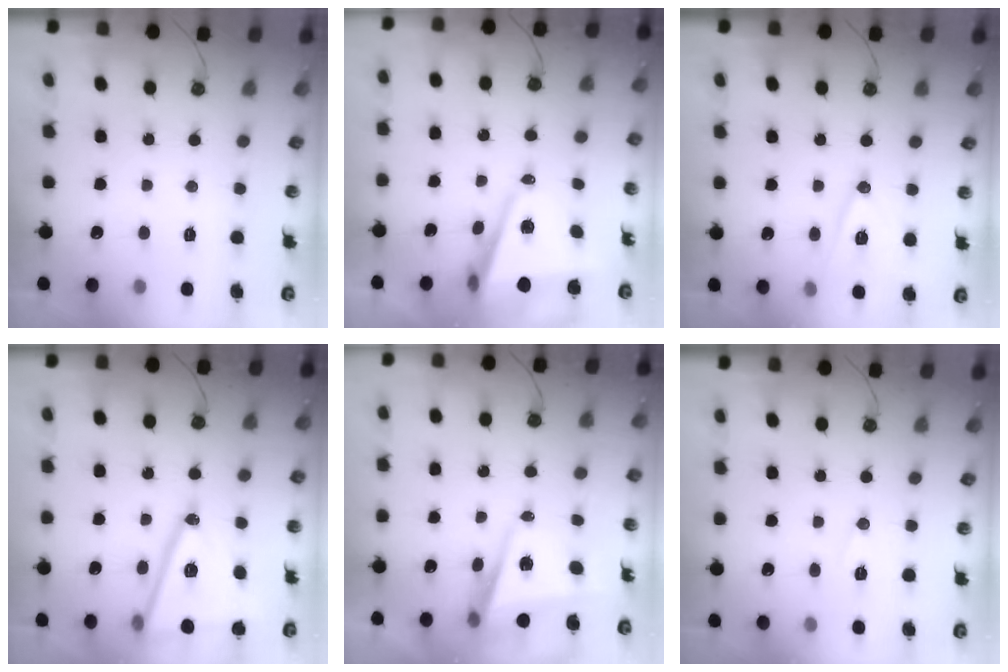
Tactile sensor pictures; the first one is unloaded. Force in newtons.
{"total": 7.4, "press": 6.2, "slide": 4.1}
{"total": 11.4, "press": 10.9, "slide": 3.4}
{"total": 18.7, "press": 18.4, "slide": 3.4}
{"total": 6.3, "press": 5.0, "slide": 3.8}
{"total": 6.8, "press": 5.1, "slide": 4.5}